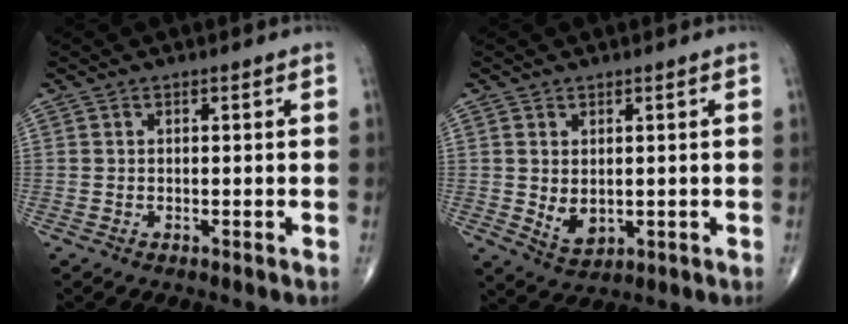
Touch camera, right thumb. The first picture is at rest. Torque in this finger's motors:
{"motor_torque": [-0.50, 0.54, 0.28, 0.42, 0.16]}